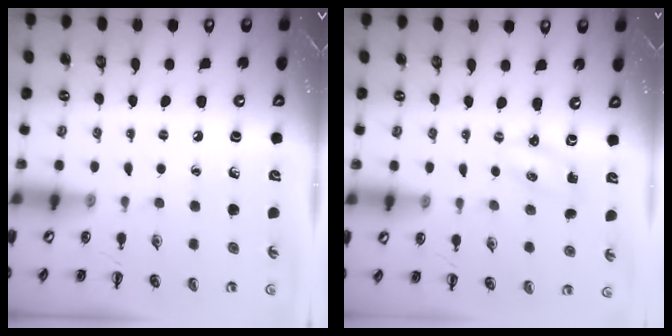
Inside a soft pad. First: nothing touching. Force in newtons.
{"total": 1.4, "press": 1.3, "slide": 0.3}